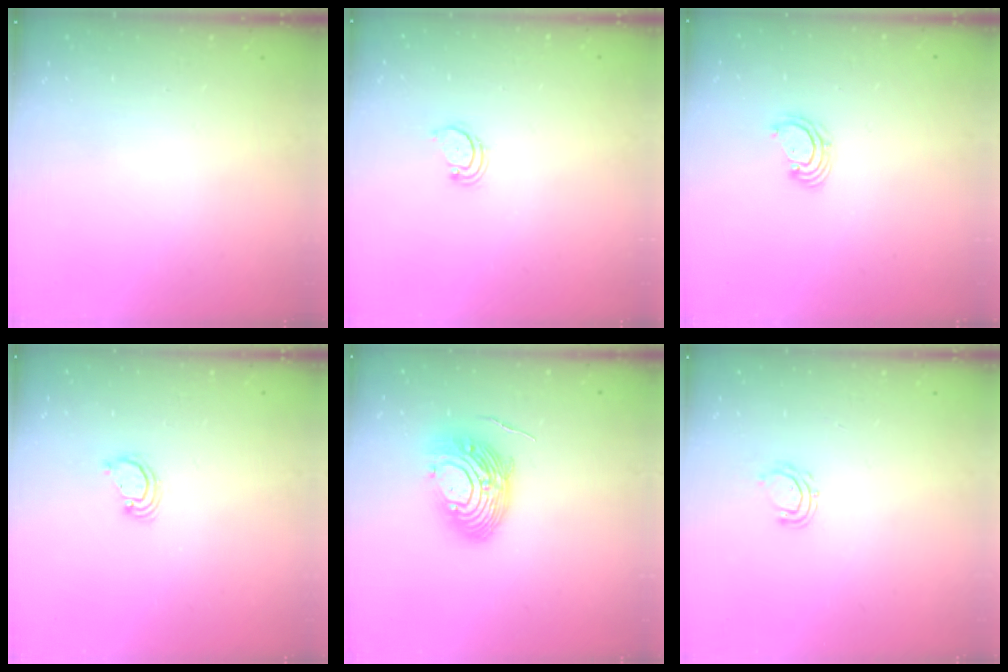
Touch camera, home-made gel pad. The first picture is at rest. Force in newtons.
{"total": 2.6, "press": 2.5, "slide": 0.5}
{"total": 2.6, "press": 2.6, "slide": 0.2}
{"total": 2.6, "press": 2.6, "slide": 0.2}
{"total": 13.4, "press": 13.3, "slide": 1.5}
{"total": 5.0, "press": 4.8, "slide": 1.0}